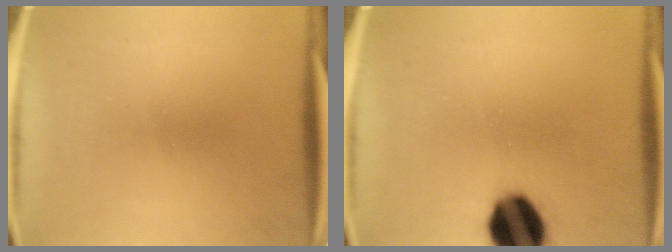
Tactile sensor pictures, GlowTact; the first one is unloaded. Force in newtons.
{"total": 14.3}